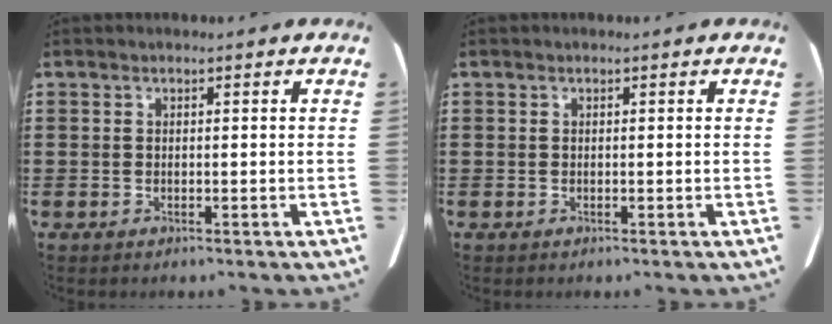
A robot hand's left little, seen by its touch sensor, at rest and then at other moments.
{"total": 0.0}